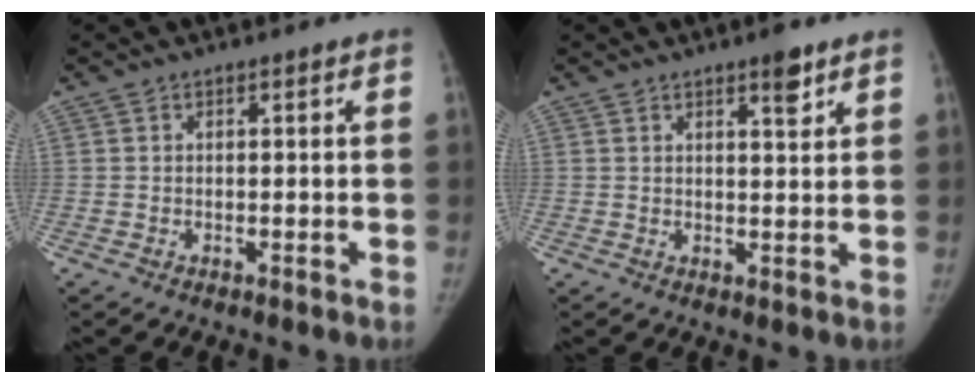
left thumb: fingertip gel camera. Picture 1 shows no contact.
{"total": 3.8, "force": [2.5, 1.0, 2.6], "torque": [-0.030, -0.015, 0.036]}